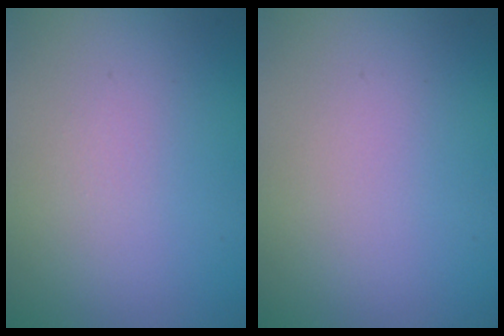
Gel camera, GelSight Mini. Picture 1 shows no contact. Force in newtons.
{"total": 0.0}